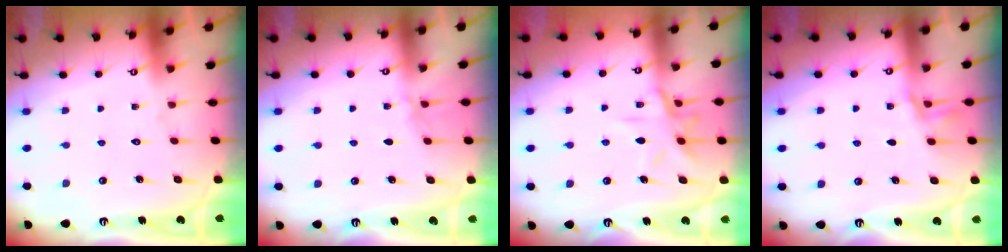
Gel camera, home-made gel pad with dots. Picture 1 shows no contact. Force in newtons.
{"total": 2.5, "press": 2.5, "slide": 0.5}
{"total": 10.6, "press": 10.5, "slide": 0.9}
{"total": 2.9, "press": 2.8, "slide": 0.4}